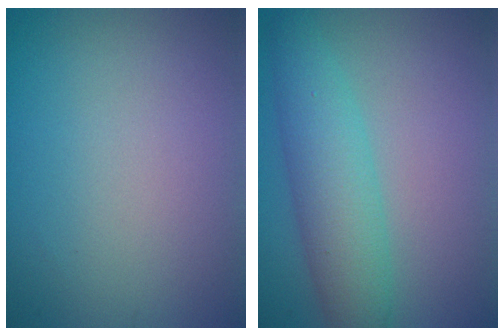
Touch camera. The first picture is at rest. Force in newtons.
{"total": 5.0, "press": 5.0, "slide": 0.1}